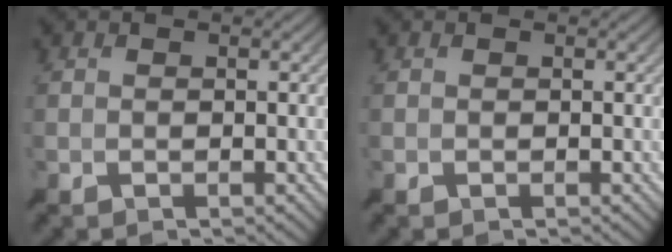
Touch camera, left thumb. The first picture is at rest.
{"total": 0.0}